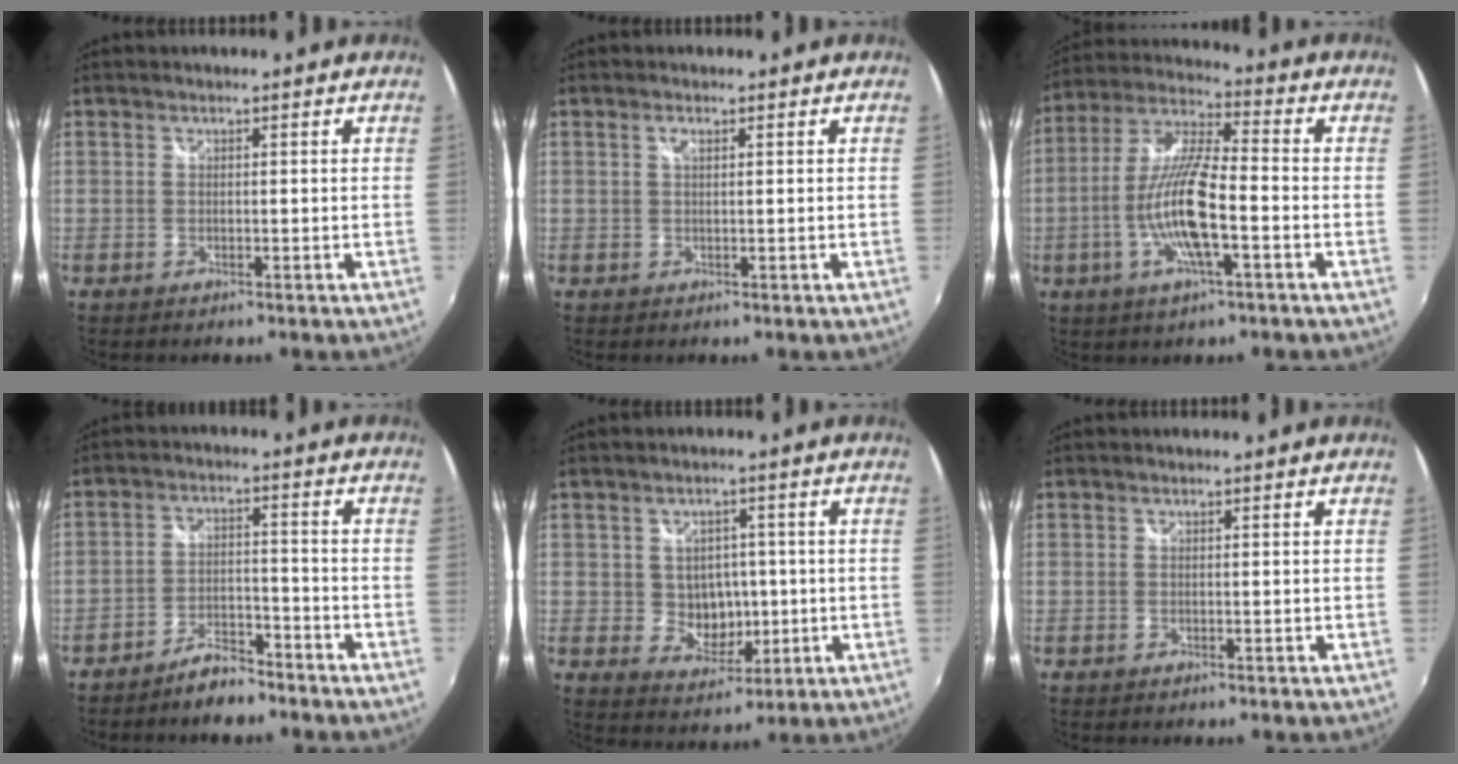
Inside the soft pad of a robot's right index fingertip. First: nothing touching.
{"total": 1.0, "force": [0.5, 0.3, 0.9], "torque": [-0.017, 0.002, 0.006]}
{"total": 13.7, "force": [-4.0, 2.7, 12.8], "torque": [-0.259, -0.005, -0.077]}
{"total": 6.2, "force": [-5.4, 2.0, 2.4], "torque": [-0.062, 0.011, -0.088]}
{"total": 6.6, "force": [-0.1, 5.9, 3.0], "torque": [-0.056, 0.002, 0.012]}
{"total": 0.0}